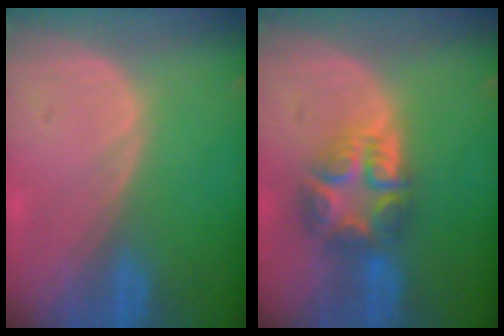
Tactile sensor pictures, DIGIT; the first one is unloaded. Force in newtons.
{"total": 7.7, "press": 6.8, "slide": 3.7}